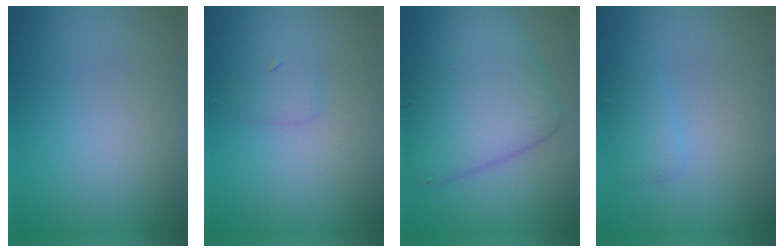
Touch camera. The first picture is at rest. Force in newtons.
{"total": 1.5, "press": 1.5, "slide": 0.2}
{"total": 7.6, "press": 7.6, "slide": 0.2}
{"total": 1.7, "press": 1.7, "slide": 0.1}